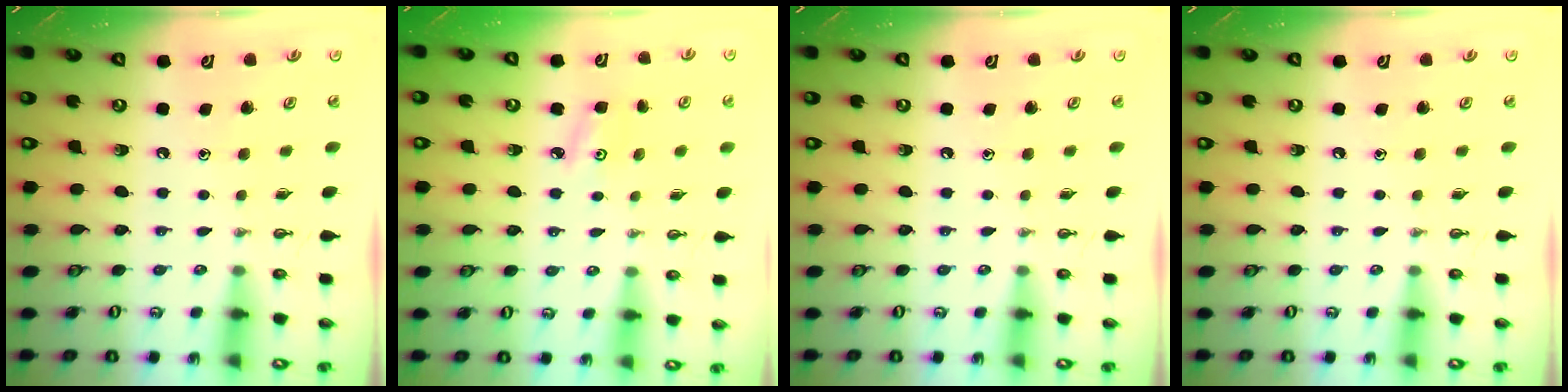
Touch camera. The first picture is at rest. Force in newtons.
{"total": 3.4, "press": 3.4, "slide": 0.4}
{"total": 0.0}
{"total": 0.0}